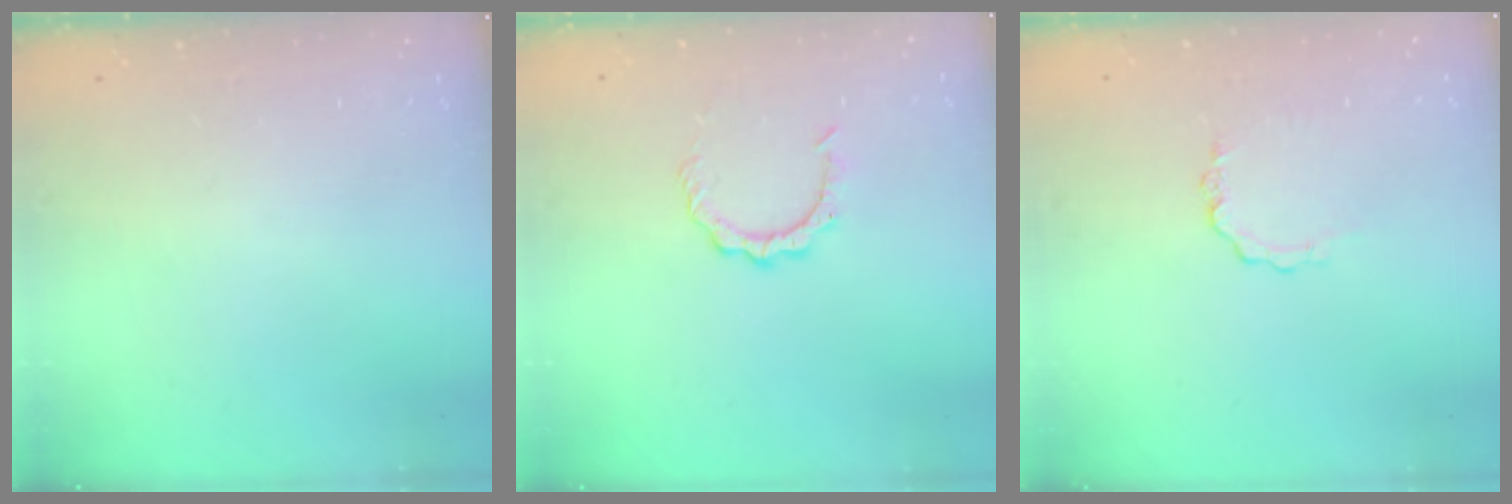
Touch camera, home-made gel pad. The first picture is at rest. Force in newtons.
{"total": 4.6, "press": 4.6, "slide": 0.2}
{"total": 2.9, "press": 2.9, "slide": 0.2}